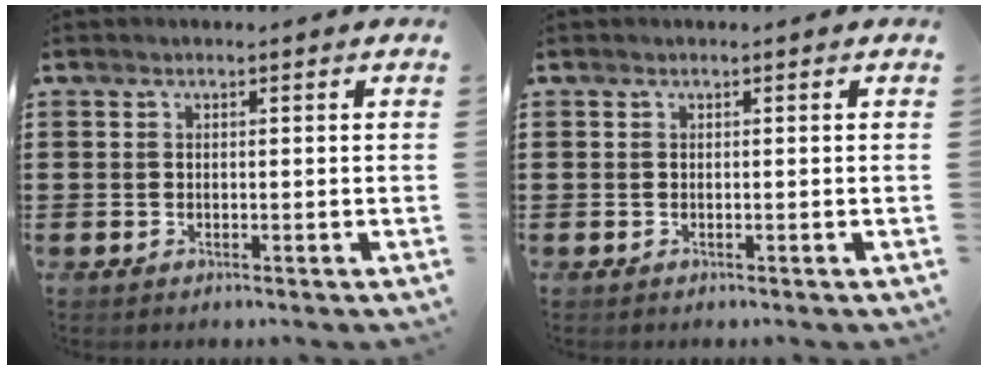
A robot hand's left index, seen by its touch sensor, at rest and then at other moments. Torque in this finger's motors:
{"motor_torque": [0.00, 0.00, 0.00, 0.00]}